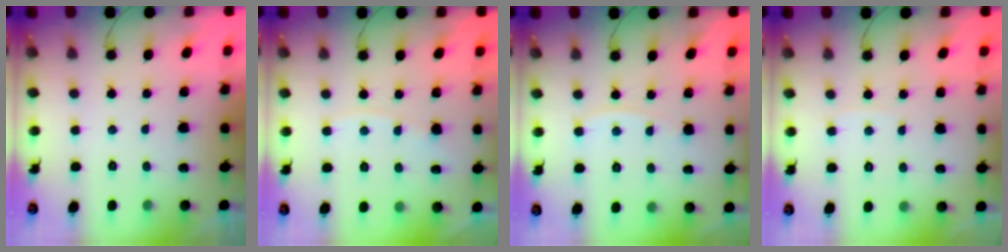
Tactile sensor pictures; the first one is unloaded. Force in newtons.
{"total": 2.0, "press": 2.0, "slide": 0.4}
{"total": 2.9, "press": 2.9, "slide": 0.3}
{"total": 2.0, "press": 2.0, "slide": 0.2}